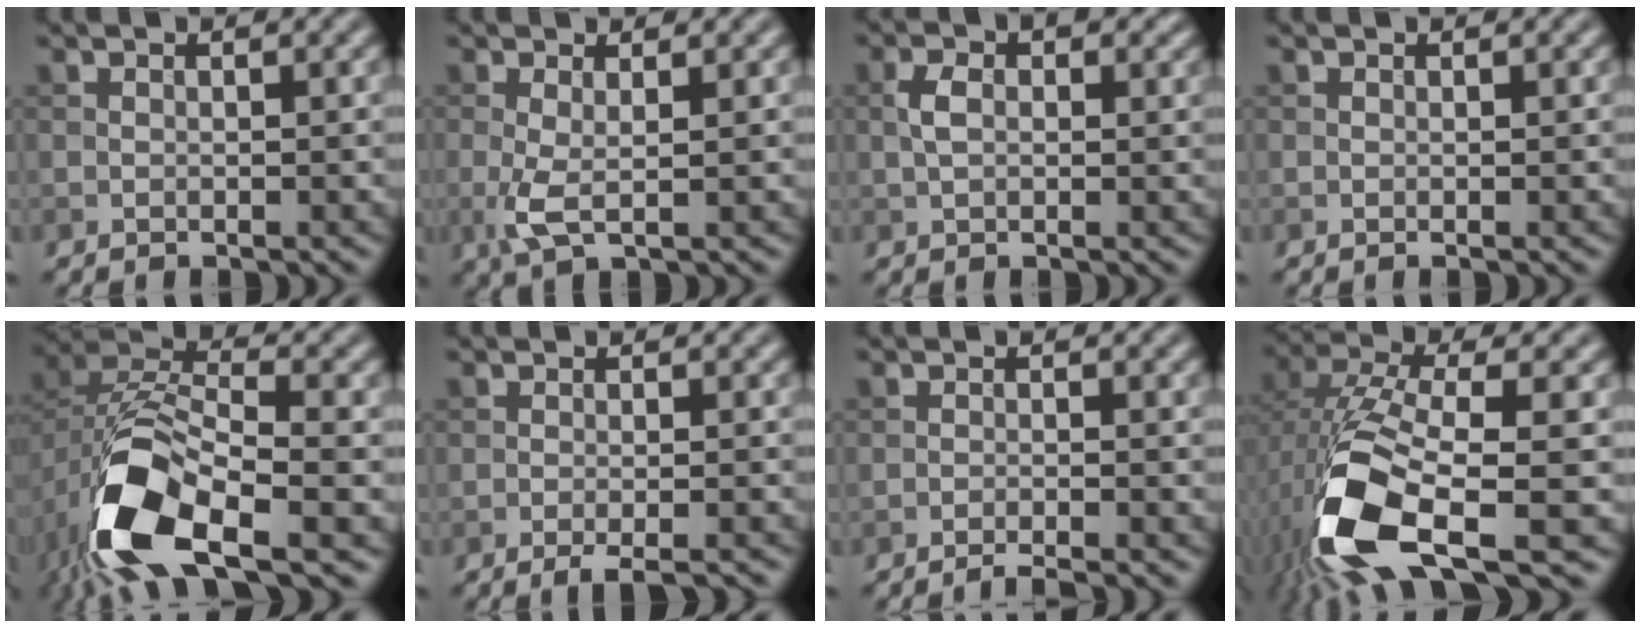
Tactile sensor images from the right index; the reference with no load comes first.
{"total": 2.5, "force": [0.0, 0.7, 2.4], "torque": [-0.057, -0.006, -0.002]}
{"total": 2.8, "force": [0.4, 1.7, 2.1], "torque": [-0.042, 0.002, 0.006]}
{"total": 0.0}
{"total": 12.3, "force": [-5.9, 6.0, 9.0], "torque": [-0.187, -0.012, -0.105]}
{"total": 3.3, "force": [-2.2, 0.6, 2.4], "torque": [-0.034, 0.001, -0.036]}
{"total": 2.0, "force": [-1.6, 0.1, 1.2], "torque": [-0.016, 0.002, -0.034]}
{"total": 12.6, "force": [-5.1, 5.3, 10.3], "torque": [-0.219, -0.017, -0.092]}